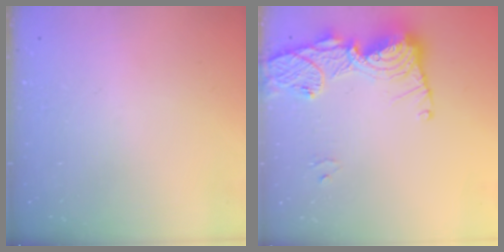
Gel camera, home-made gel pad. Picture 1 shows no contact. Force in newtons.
{"total": 17.4, "press": 17.3, "slide": 1.4}